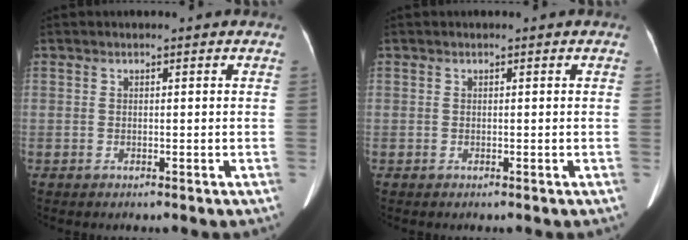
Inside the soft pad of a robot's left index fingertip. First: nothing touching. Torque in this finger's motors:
{"motor_torque": [-0.02, -0.04, 0.04, 0.01]}